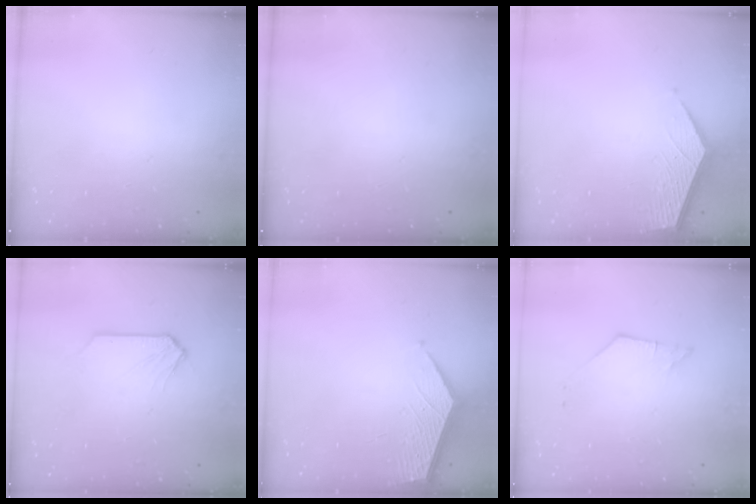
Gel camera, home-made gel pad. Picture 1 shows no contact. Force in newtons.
{"total": 0.0}
{"total": 3.6, "press": 3.6, "slide": 0.3}
{"total": 0.0}
{"total": 2.6, "press": 2.6, "slide": 0.4}
{"total": 2.5, "press": 2.5, "slide": 0.1}